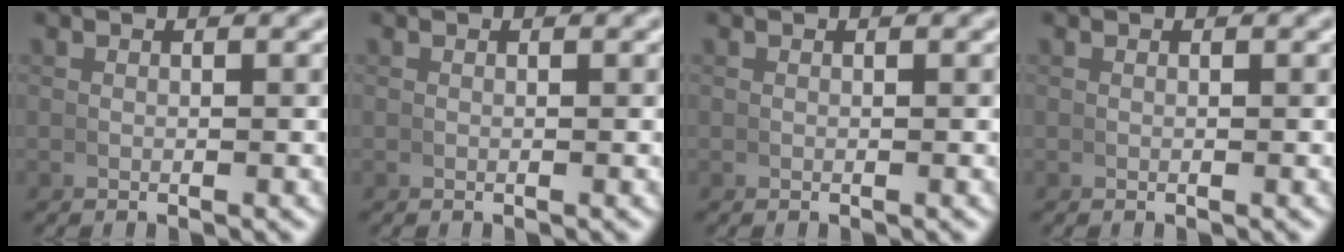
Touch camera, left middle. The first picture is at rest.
{"total": 0.0}
{"total": 0.0}
{"total": 0.0}